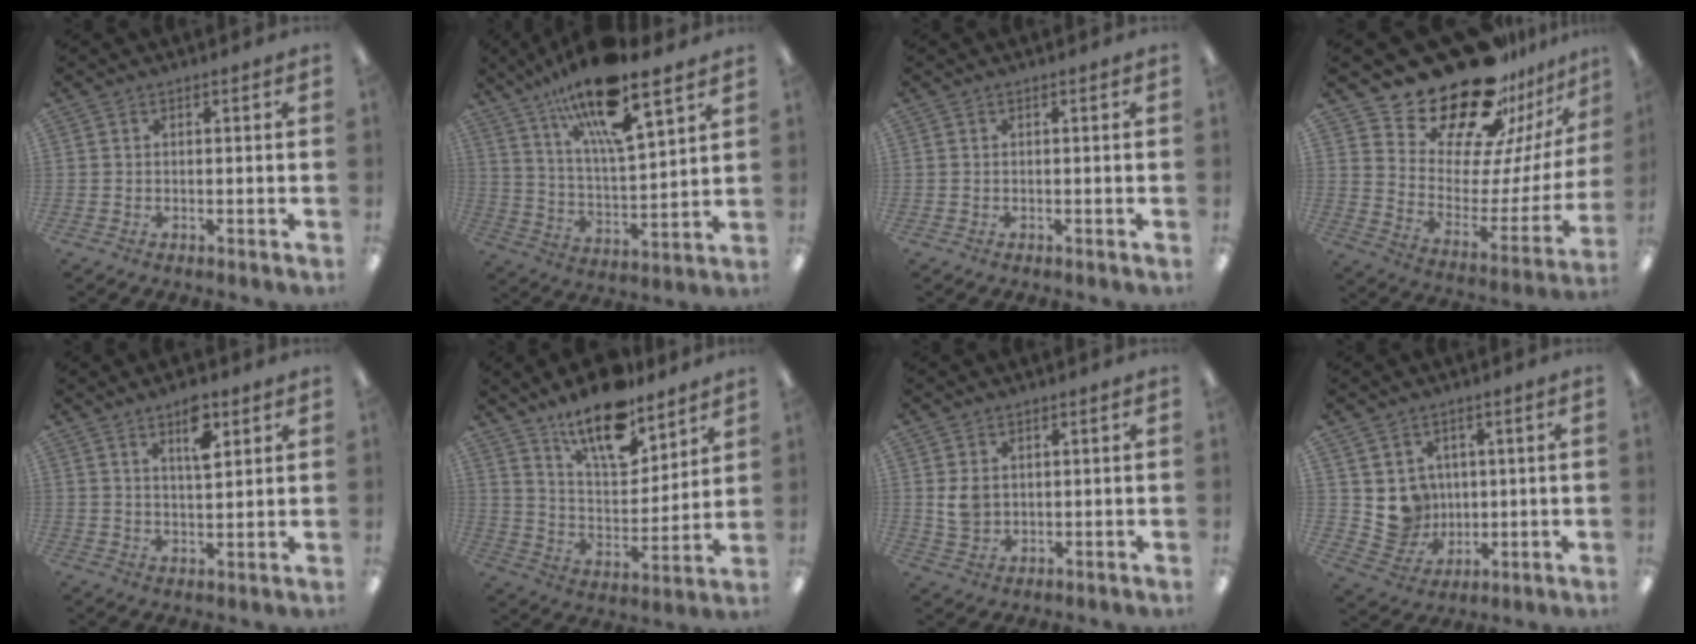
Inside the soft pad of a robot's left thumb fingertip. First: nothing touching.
{"total": 18.0, "force": [13.4, 4.0, 11.4], "torque": [-0.202, -0.076, 0.222]}
{"total": 0.0}
{"total": 25.0, "force": [21.0, 9.8, 9.4], "torque": [-0.151, -0.157, 0.375]}
{"total": 7.3, "force": [4.3, 3.0, 5.1], "torque": [-0.070, -0.016, 0.068]}
{"total": 16.7, "force": [12.7, 6.2, 8.9], "torque": [-0.150, -0.076, 0.219]}
{"total": 4.7, "force": [1.5, 3.6, 2.5], "torque": [-0.044, 0.002, 0.030]}
{"total": 7.5, "force": [2.4, 7.1, 0.8], "torque": [-0.014, -0.016, 0.057]}